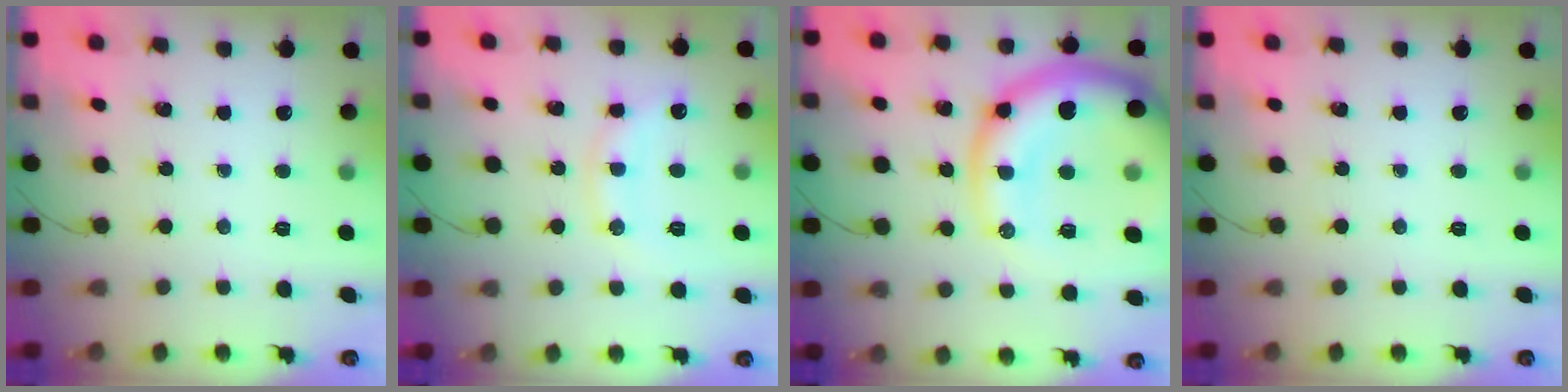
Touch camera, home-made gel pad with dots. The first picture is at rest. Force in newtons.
{"total": 11.2, "press": 11.2, "slide": 0.7}
{"total": 23.4, "press": 22.8, "slide": 5.2}
{"total": 0.0}